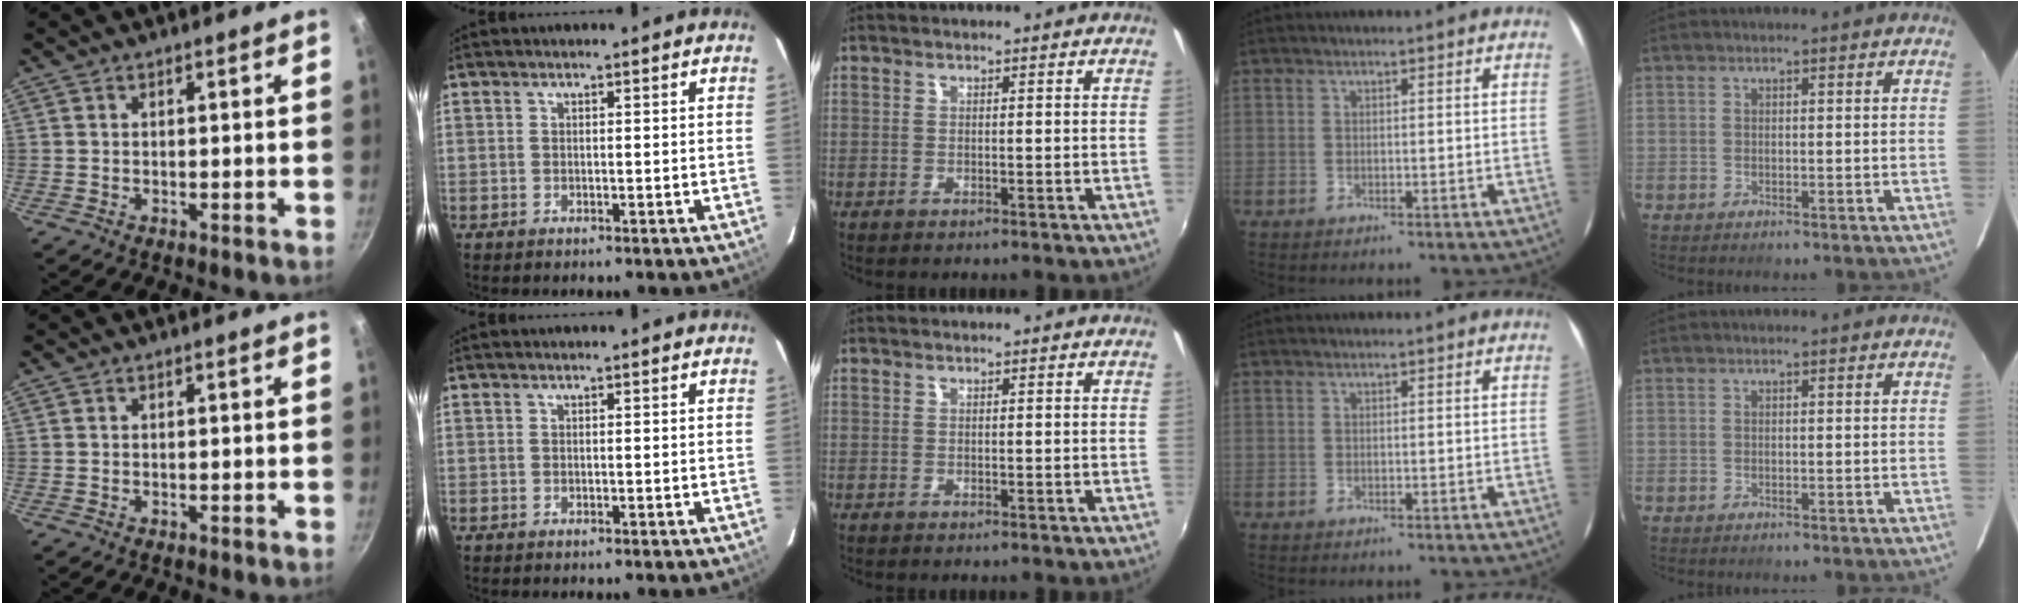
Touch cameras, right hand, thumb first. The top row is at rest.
{}